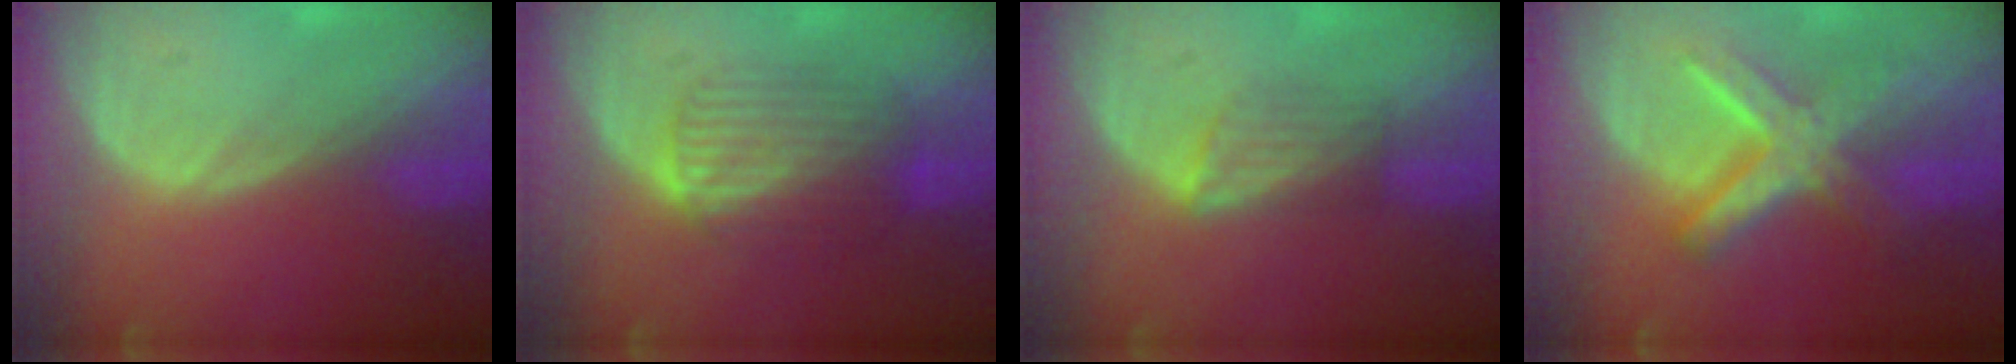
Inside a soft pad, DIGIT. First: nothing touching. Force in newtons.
{"total": 6.7, "press": 6.6, "slide": 0.6}
{"total": 3.7, "press": 3.5, "slide": 1.3}
{"total": 8.6, "press": 8.6, "slide": 0.7}